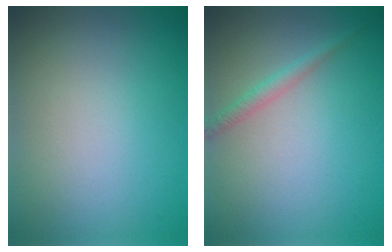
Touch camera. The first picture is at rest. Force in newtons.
{"total": 1.4, "press": 1.4, "slide": 0.0}